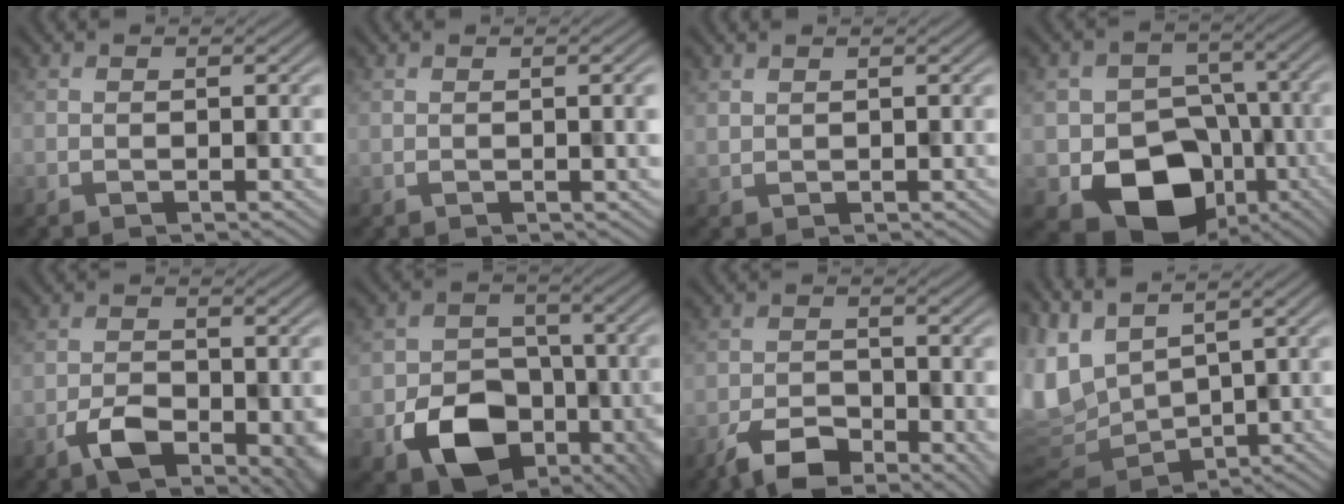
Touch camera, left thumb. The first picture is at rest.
{"total": 1.9, "force": [0.3, 0.4, 1.8], "torque": [-0.024, 0.006, 0.001]}
{"total": 1.0, "force": [0.9, 0.4, -0.2], "torque": [0.001, -0.003, 0.018]}
{"total": 14.2, "force": [-5.0, 11.1, 7.2], "torque": [-0.109, -0.042, -0.070]}
{"total": 6.3, "force": [-2.6, 3.6, 4.5], "torque": [-0.075, -0.009, -0.042]}
{"total": 11.0, "force": [-4.2, 8.3, 6.0], "torque": [-0.112, -0.030, -0.067]}
{"total": 6.6, "force": [-4.0, 3.3, 4.0], "torque": [-0.062, -0.008, -0.075]}
{"total": 11.3, "force": [3.1, 6.6, 8.6], "torque": [-0.228, -0.012, 0.114]}